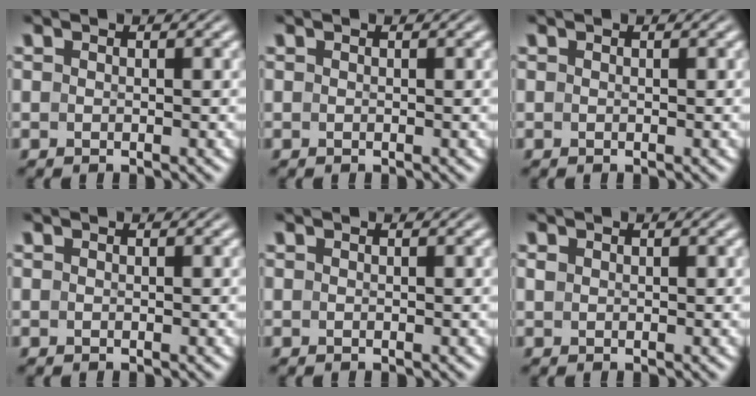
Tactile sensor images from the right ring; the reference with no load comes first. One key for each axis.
{"total": 0.0}
{"total": 0.0}
{"total": 0.0}
{"total": 0.0}
{"total": 0.0}